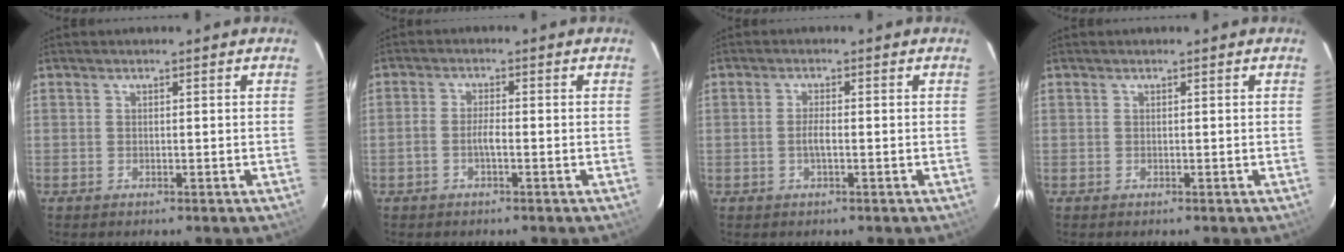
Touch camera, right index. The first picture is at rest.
{"total": 2.3, "force": [-1.0, 0.5, 2.1], "torque": [-0.048, 0.005, -0.021]}
{"total": 2.0, "force": [-0.6, 0.4, 1.9], "torque": [-0.038, -0.001, -0.011]}
{"total": 0.0}